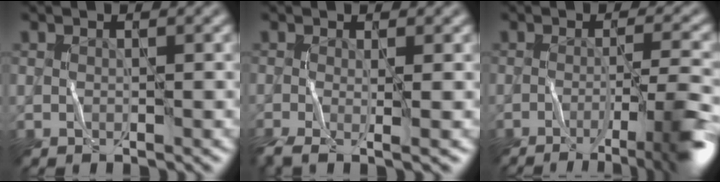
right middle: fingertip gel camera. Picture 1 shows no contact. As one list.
[{"total": 3.4, "force": [-1.1, 0.8, 3.2], "torque": [-0.062, -0.015, -0.025]}, {"total": 6.9, "force": [-3.2, 1.4, 5.9], "torque": [-0.078, 0.000, -0.049]}]